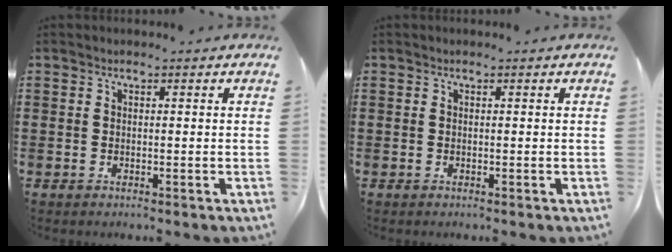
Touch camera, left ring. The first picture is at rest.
{"total": 0.0}